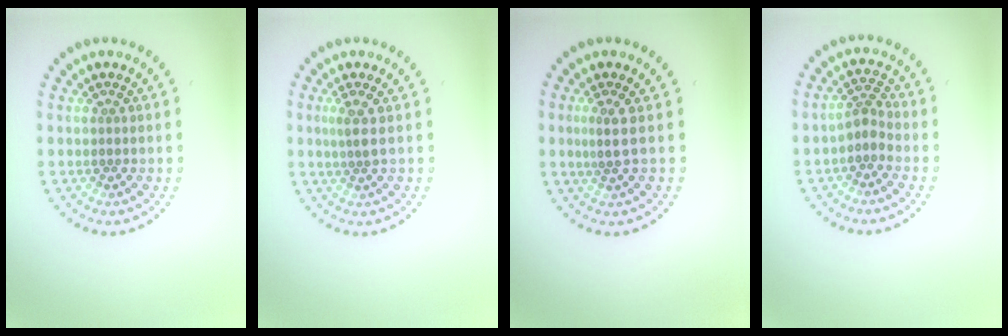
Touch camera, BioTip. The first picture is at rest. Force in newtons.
{"total": 1.8, "press": 1.2, "slide": 1.3}
{"total": 1.7, "press": 1.1, "slide": 1.3}
{"total": 2.0, "press": 1.5, "slide": 1.3}